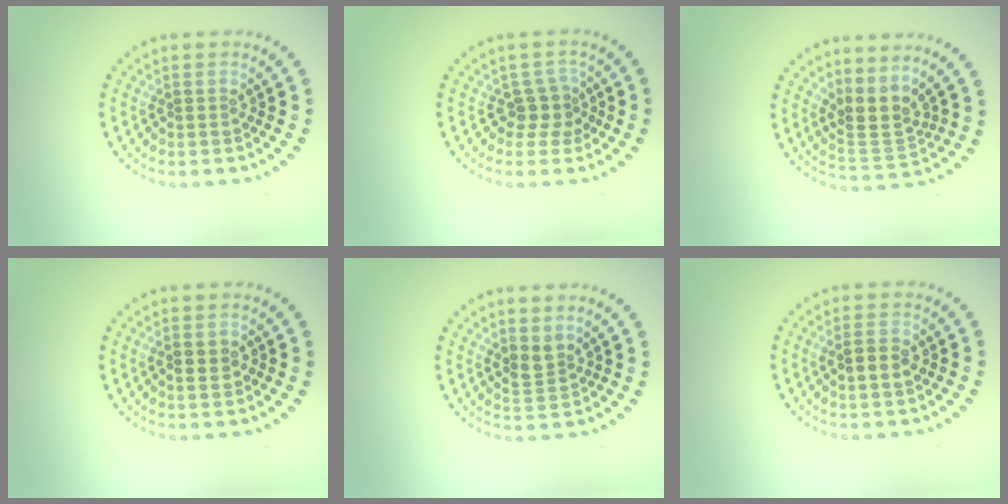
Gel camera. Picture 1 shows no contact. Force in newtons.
{"total": 2.0, "press": 1.5, "slide": 1.4}
{"total": 3.0, "press": 2.0, "slide": 2.3}
{"total": 1.0, "press": 0.9, "slide": 0.3}
{"total": 1.7, "press": 1.4, "slide": 1.1}
{"total": 1.7, "press": 1.7, "slide": 0.1}